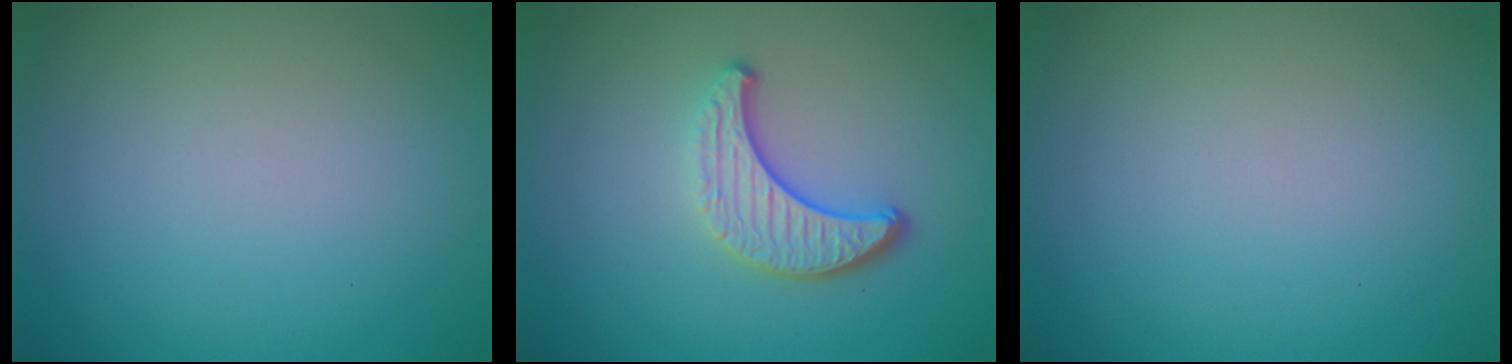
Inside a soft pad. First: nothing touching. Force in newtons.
{"total": 3.8, "press": 2.9, "slide": 2.4}
{"total": 0.0}